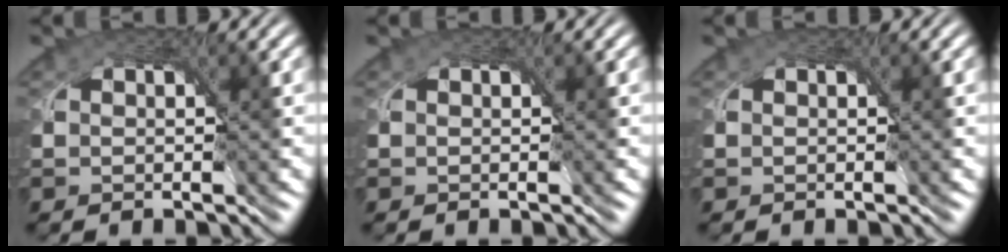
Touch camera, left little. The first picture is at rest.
{"total": 0.0}
{"total": 0.0}